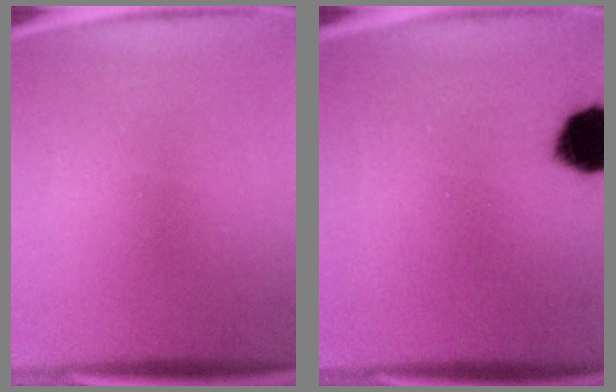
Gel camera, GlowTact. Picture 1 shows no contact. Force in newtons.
{"total": 11.8}